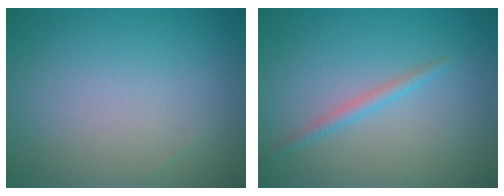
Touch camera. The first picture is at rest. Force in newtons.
{"total": 1.3, "press": 1.3, "slide": 0.1}